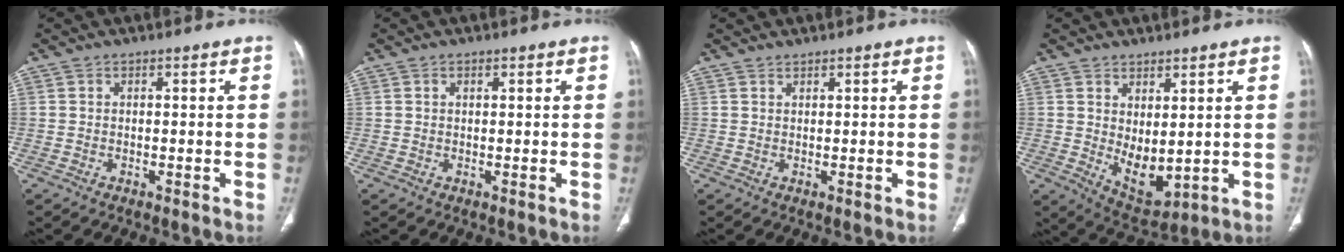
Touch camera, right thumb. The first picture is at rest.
{"total": 0.7, "force": [0.4, 0.3, 0.5], "torque": [-0.009, 0.001, 0.006]}
{"total": 0.7, "force": [0.7, 0.1, 0.0], "torque": [-0.001, -0.007, 0.014]}
{"total": 7.7, "force": [1.1, 4.1, 6.4], "torque": [-0.086, -0.025, 0.044]}